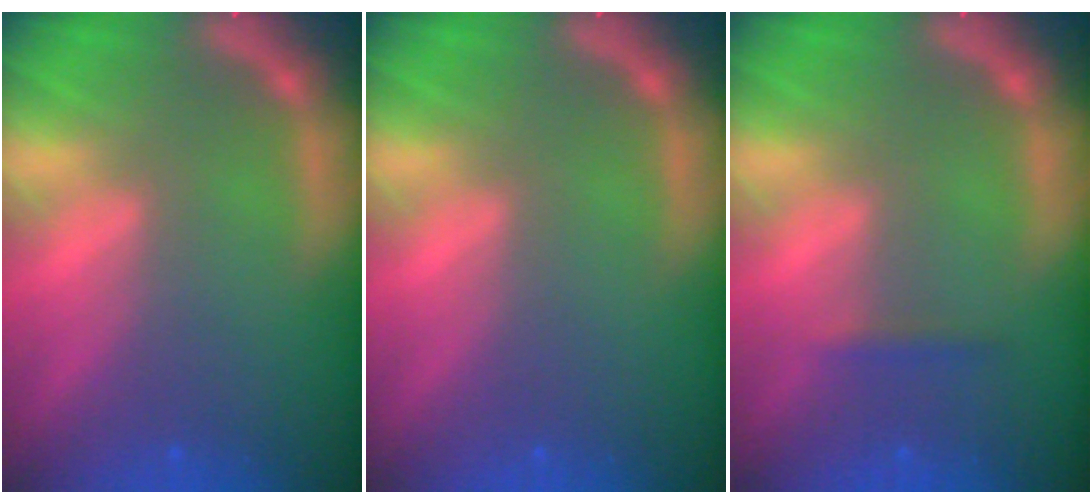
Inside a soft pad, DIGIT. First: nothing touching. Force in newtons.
{"total": 0.0}
{"total": 0.9}